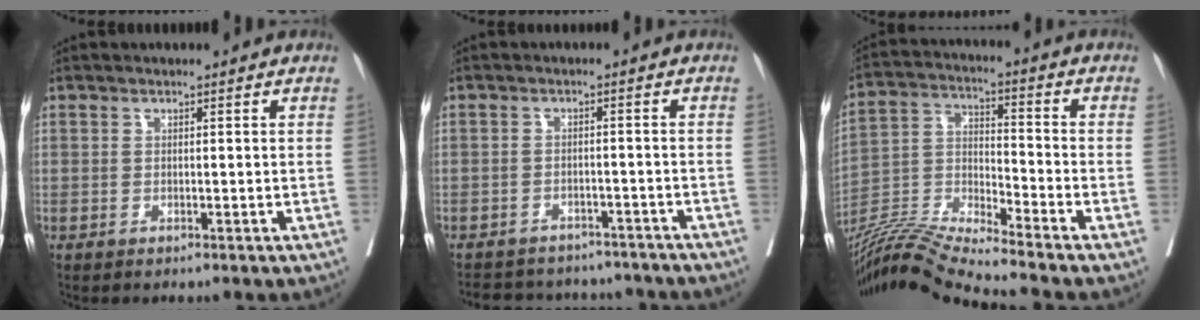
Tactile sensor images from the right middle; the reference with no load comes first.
{"total": 14.2, "force": [-12.8, 4.9, 3.7], "torque": [-0.074, 0.012, -0.153]}
{"total": 12.9, "force": [-12.1, -2.3, 3.7], "torque": [-0.070, 0.005, -0.233]}